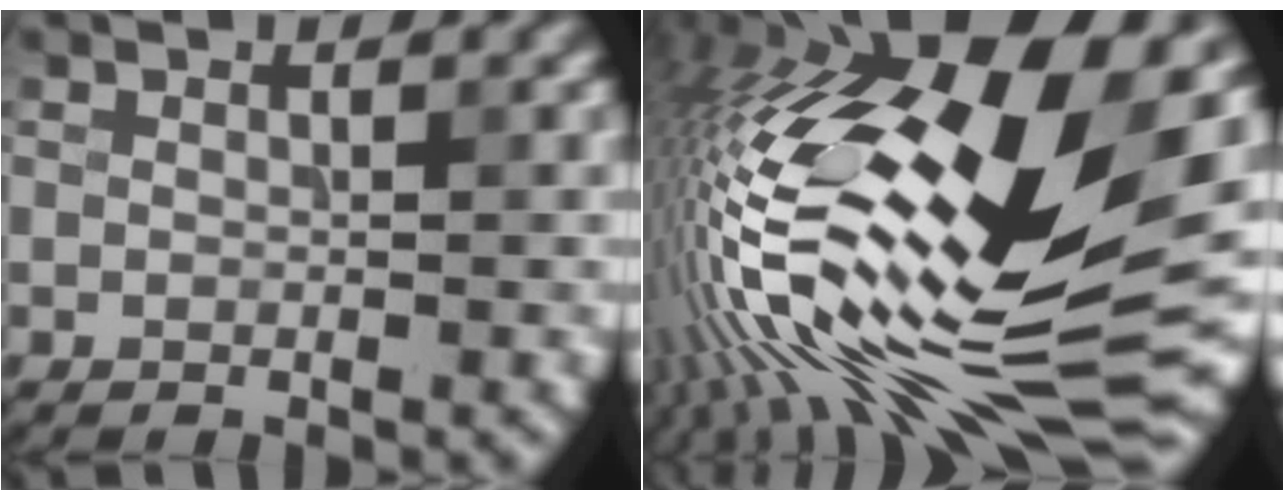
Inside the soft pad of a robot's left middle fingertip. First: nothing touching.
{"total": 20.5, "force": [0.2, 6.4, 19.5], "torque": [-0.360, 0.005, -0.020]}